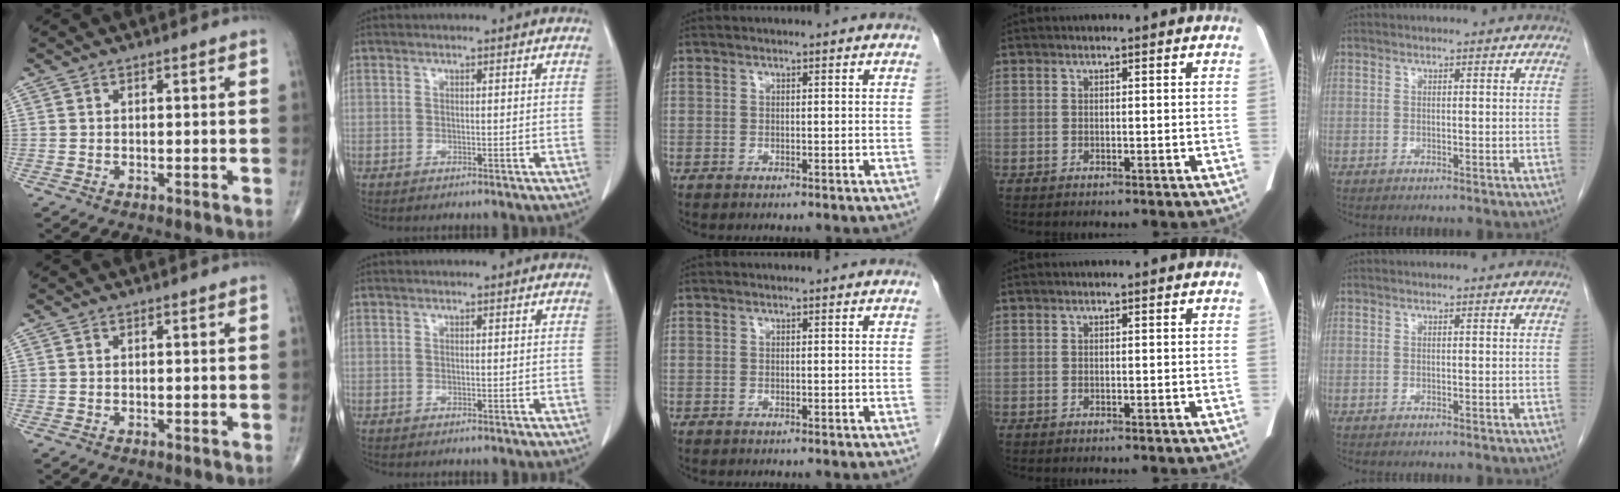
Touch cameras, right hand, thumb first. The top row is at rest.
{}